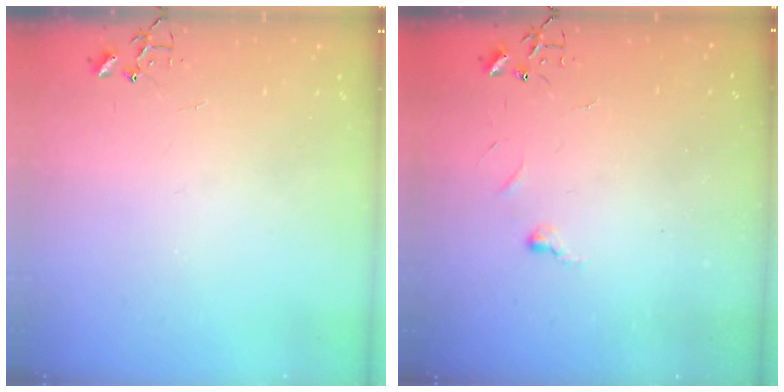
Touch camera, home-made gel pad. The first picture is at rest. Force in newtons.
{"total": 4.3, "press": 4.2, "slide": 0.7}